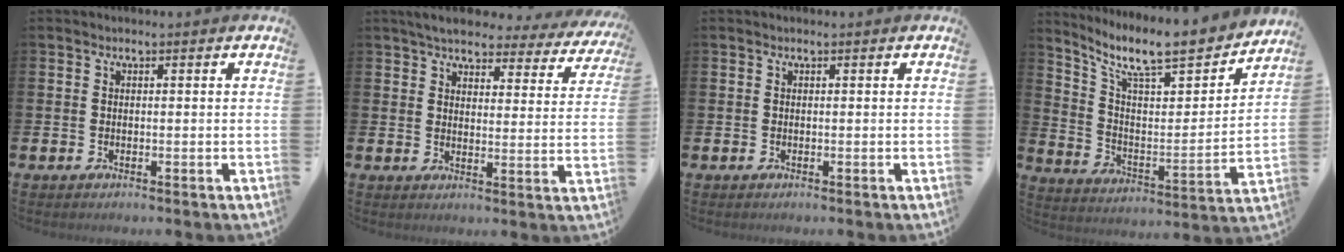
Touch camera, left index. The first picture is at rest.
{"total": 4.7, "force": [4.4, 1.1, 1.3], "torque": [-0.040, -0.026, 0.073]}
{"total": 0.0}
{"total": 10.0, "force": [8.7, 2.1, 4.4], "torque": [-0.112, -0.070, 0.145]}